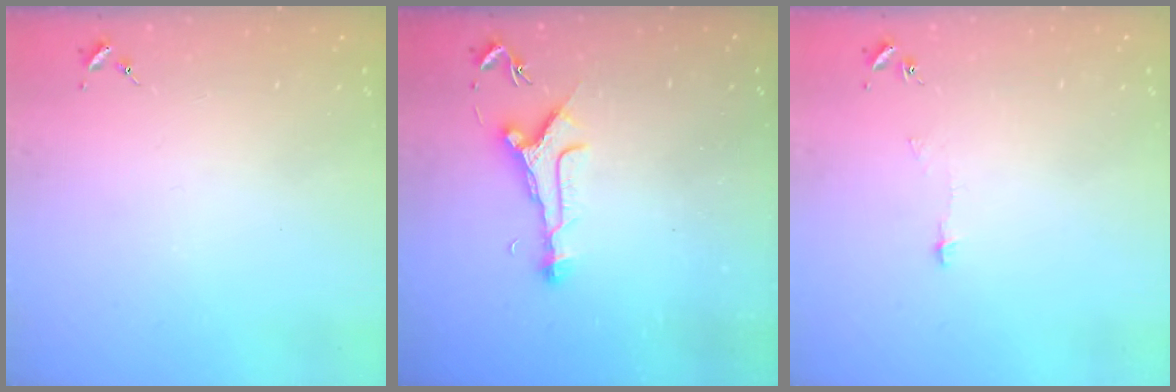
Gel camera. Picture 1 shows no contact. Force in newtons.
{"total": 8.5, "press": 8.5, "slide": 0.6}
{"total": 3.1, "press": 3.1, "slide": 0.3}